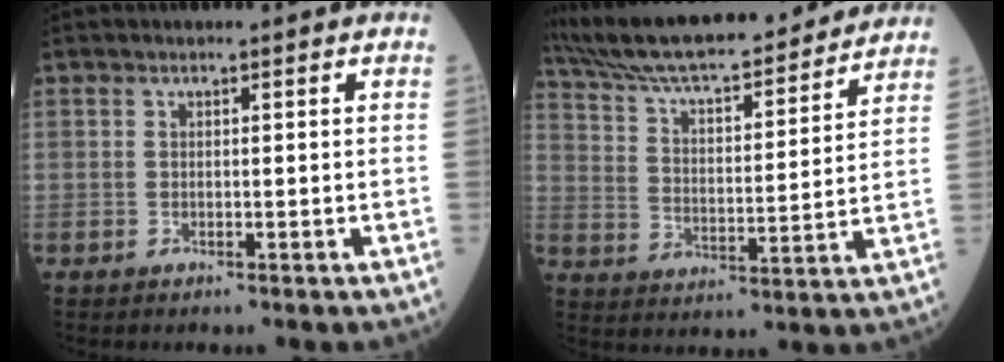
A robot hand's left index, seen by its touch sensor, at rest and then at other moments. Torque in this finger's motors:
{"motor_torque": [0.96, -1.18, 0.13, 0.09]}